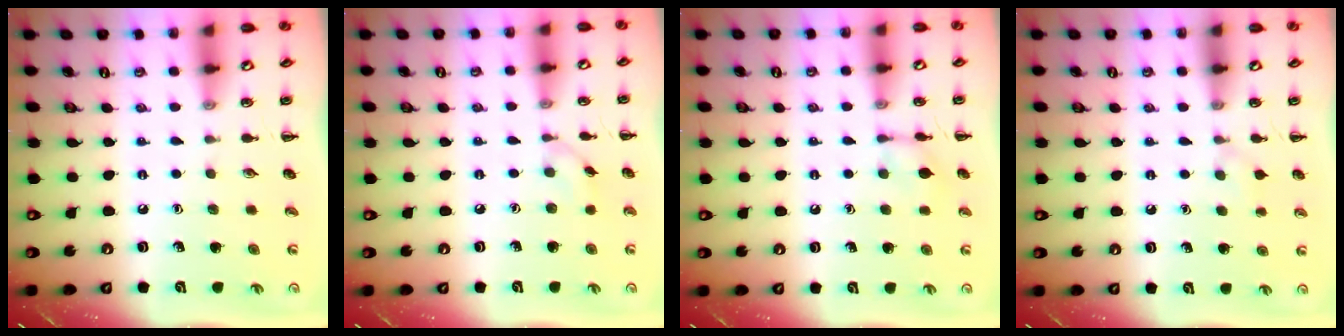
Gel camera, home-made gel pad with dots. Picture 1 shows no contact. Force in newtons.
{"total": 3.8, "press": 3.6, "slide": 1.1}
{"total": 6.4, "press": 6.4, "slide": 0.2}
{"total": 5.1, "press": 4.8, "slide": 1.7}